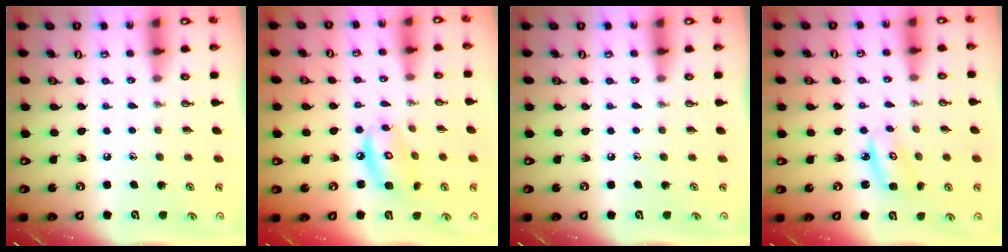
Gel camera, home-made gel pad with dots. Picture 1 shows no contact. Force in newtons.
{"total": 9.4, "press": 9.4, "slide": 0.8}
{"total": 0.0}
{"total": 4.3, "press": 4.3, "slide": 0.3}